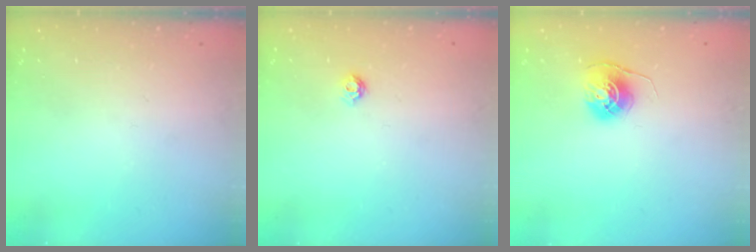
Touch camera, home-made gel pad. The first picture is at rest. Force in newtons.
{"total": 3.9, "press": 3.9, "slide": 0.5}
{"total": 6.9, "press": 6.9, "slide": 0.5}